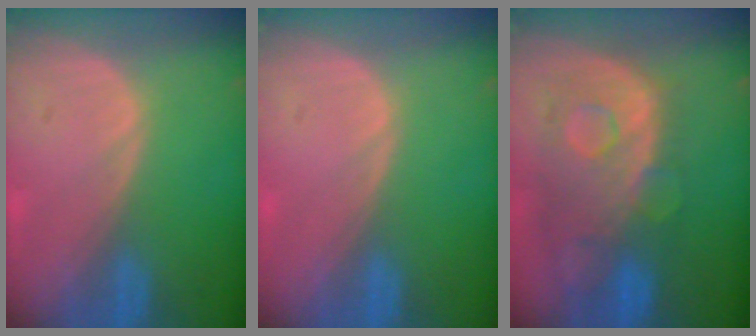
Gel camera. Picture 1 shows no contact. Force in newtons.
{"total": 0.0}
{"total": 11.2, "press": 9.7, "slide": 5.6}